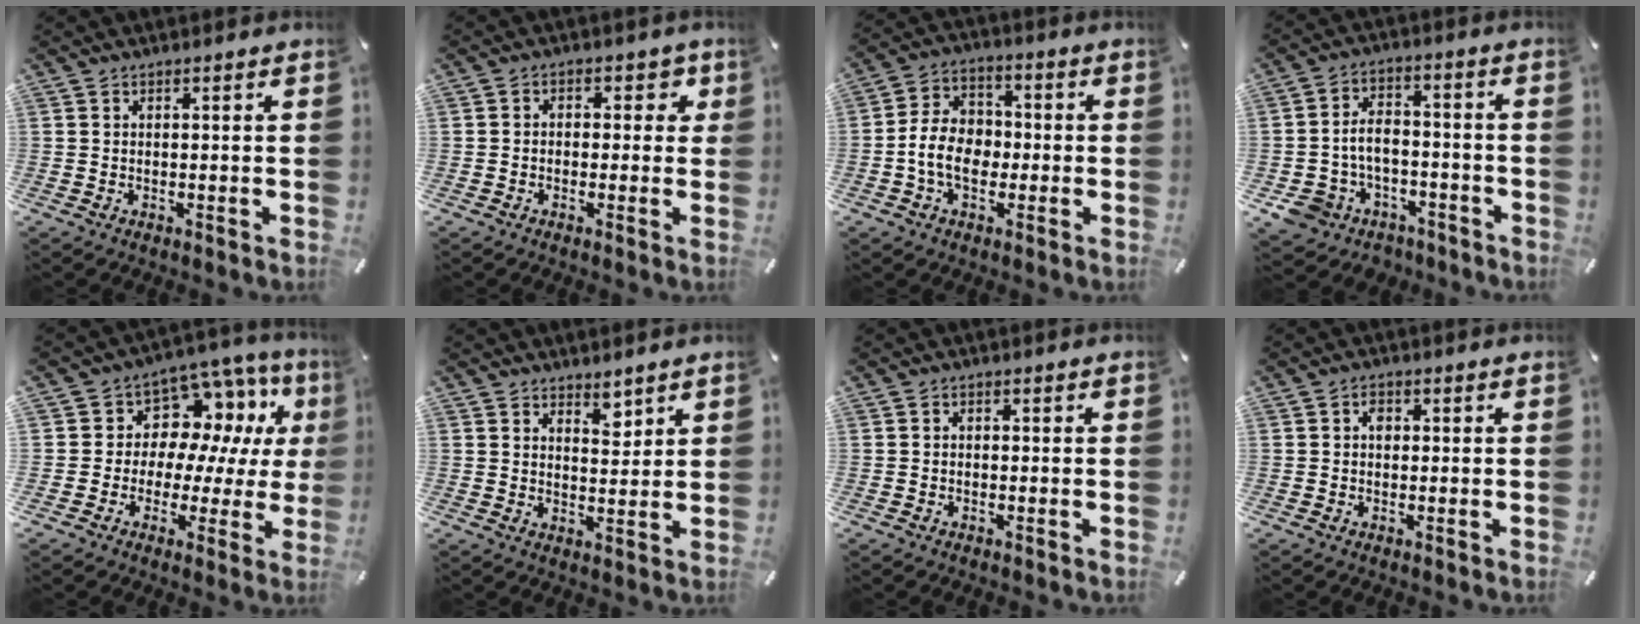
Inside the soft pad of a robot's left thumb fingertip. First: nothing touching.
{"total": 4.2, "force": [-0.3, 3.3, 2.6], "torque": [-0.029, 0.007, -0.013]}
{"total": 9.2, "force": [-2.3, 6.8, 5.7], "torque": [-0.124, 0.020, -0.042]}
{"total": 9.1, "force": [-3.1, 7.8, 3.6], "torque": [-0.088, 0.022, -0.052]}
{"total": 9.9, "force": [4.3, 8.5, 2.4], "torque": [-0.053, -0.044, 0.088]}
{"total": 4.3, "force": [3.7, 2.0, 1.0], "torque": [0.005, -0.028, 0.063]}
{"total": 0.8, "force": [-0.5, 0.6, 0.3], "torque": [-0.005, 0.002, -0.012]}
{"total": 1.8, "force": [0.1, 1.4, 1.1], "torque": [-0.014, 0.003, -0.002]}